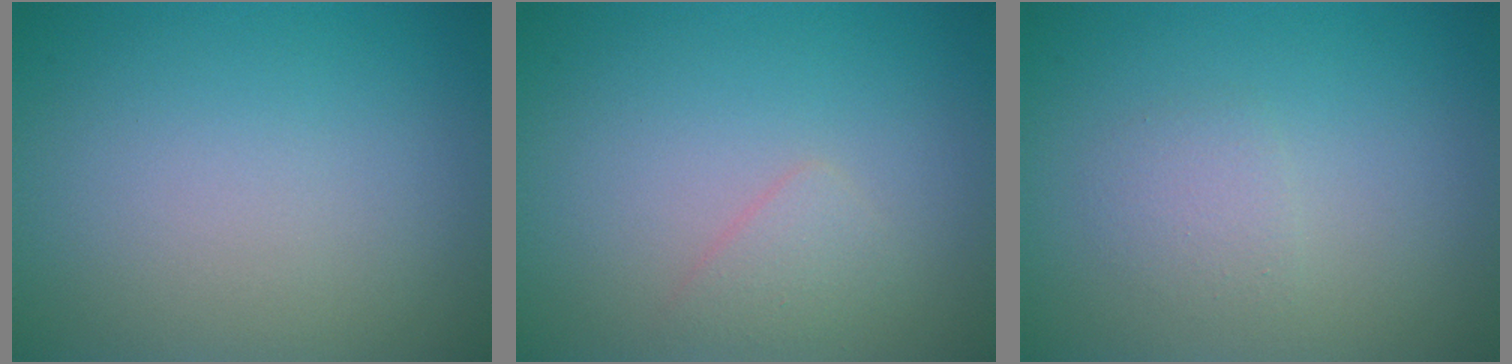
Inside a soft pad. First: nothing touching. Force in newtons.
{"total": 1.3, "press": 1.3, "slide": 0.1}
{"total": 1.4, "press": 1.4, "slide": 0.0}